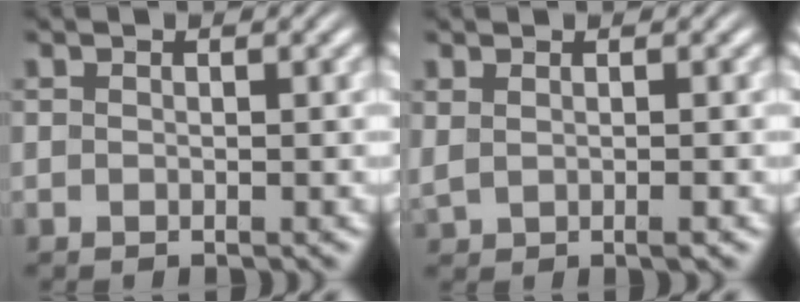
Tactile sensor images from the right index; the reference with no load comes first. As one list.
[{"total": 1.2, "force": [0.4, 0.3, 1.1], "torque": [-0.021, -0.001, 0.016]}]